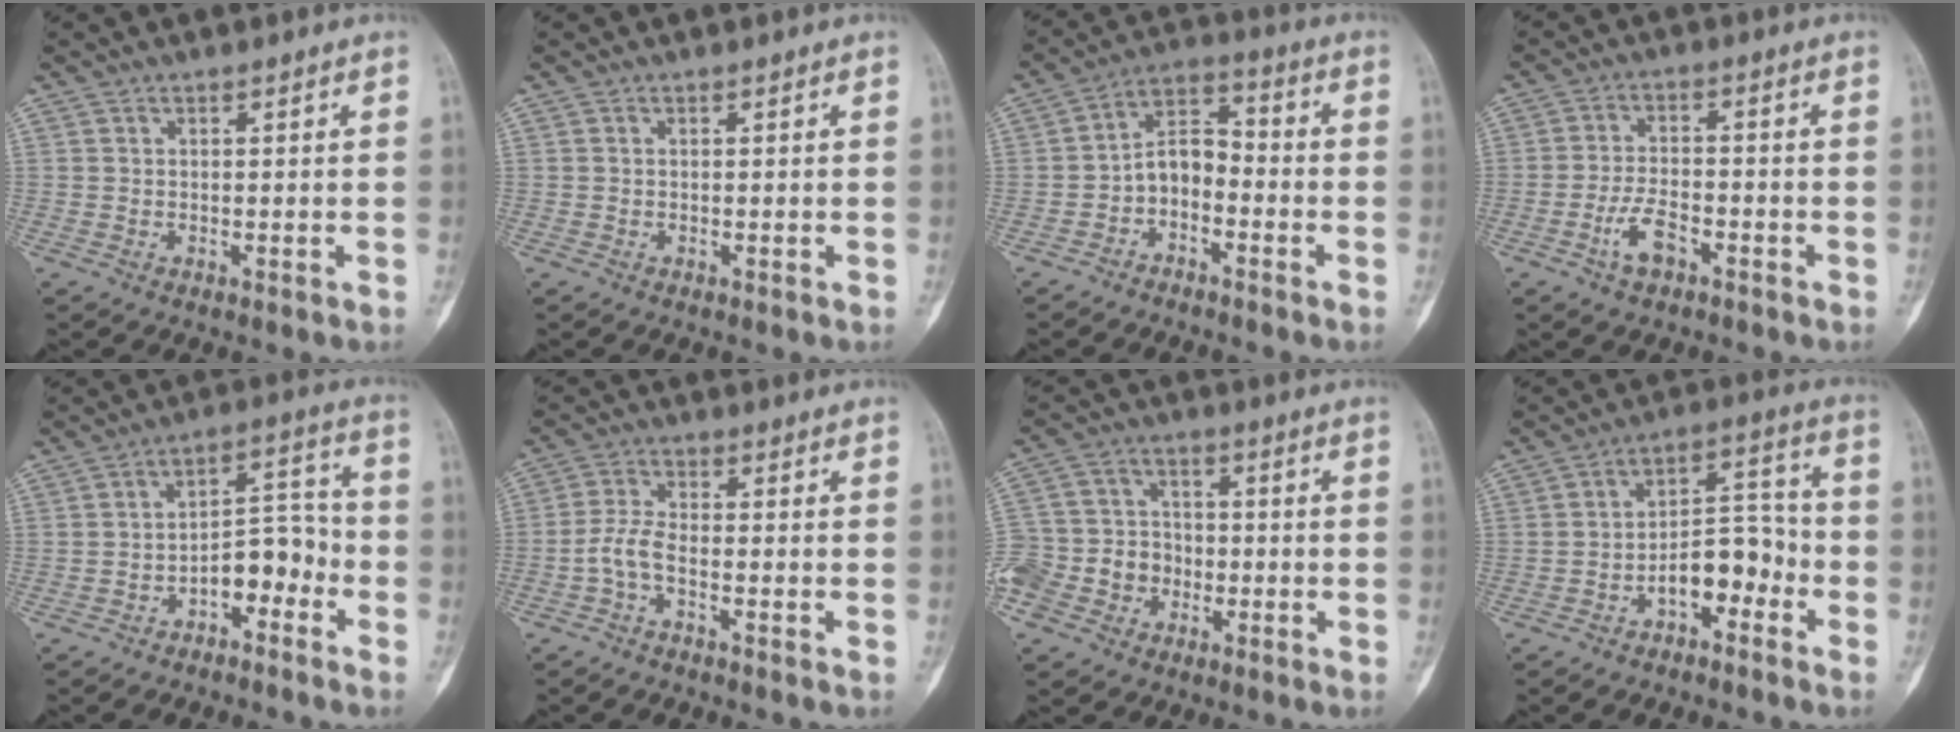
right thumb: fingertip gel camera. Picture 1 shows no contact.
{"total": 0.0}
{"total": 7.3, "force": [-2.9, 4.7, 4.8], "torque": [-0.070, 0.046, -0.064]}
{"total": 5.3, "force": [-2.9, 2.7, 3.5], "torque": [-0.068, 0.022, -0.057]}
{"total": 8.6, "force": [-4.1, 4.8, 5.9], "torque": [-0.065, 0.057, -0.068]}
{"total": 4.2, "force": [-2.0, 1.5, 3.3], "torque": [-0.076, 0.020, -0.047]}
{"total": 13.7, "force": [-5.0, 11.2, 5.9], "torque": [-0.107, 0.046, -0.092]}
{"total": 9.3, "force": [-4.1, 5.1, 6.6], "torque": [-0.080, 0.055, -0.072]}